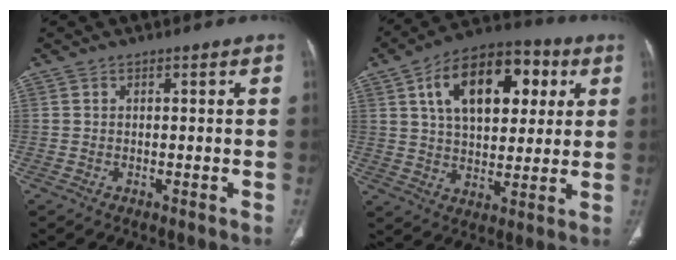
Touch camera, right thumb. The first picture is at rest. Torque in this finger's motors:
{"motor_torque": [-0.93, 1.75, 0.90, 0.54, 0.40]}